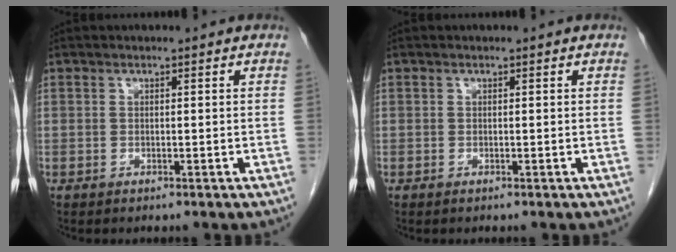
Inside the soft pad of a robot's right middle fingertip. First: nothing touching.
{"total": 0.0}